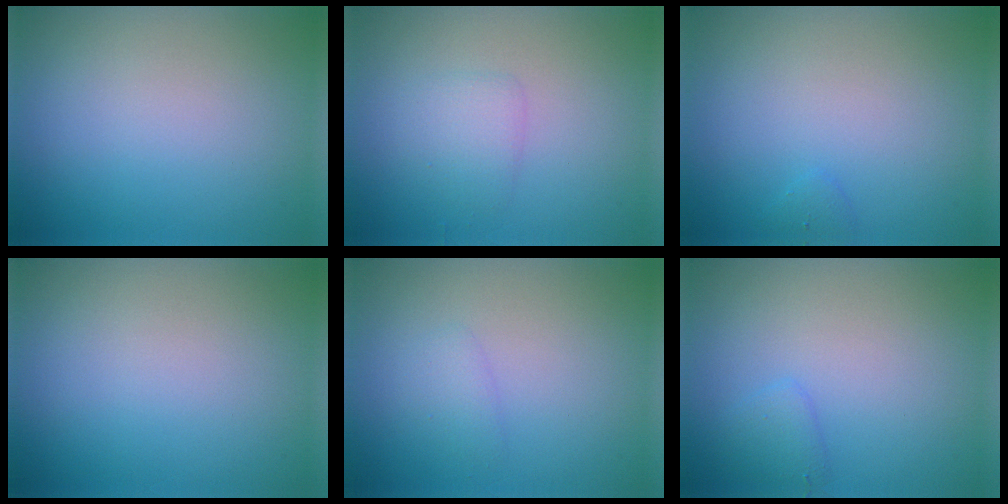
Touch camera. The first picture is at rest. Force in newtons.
{"total": 1.7, "press": 1.7, "slide": 0.0}
{"total": 0.5, "press": 0.5, "slide": 0.1}
{"total": 0.0}
{"total": 1.0, "press": 1.0, "slide": 0.1}
{"total": 1.2, "press": 1.2, "slide": 0.1}